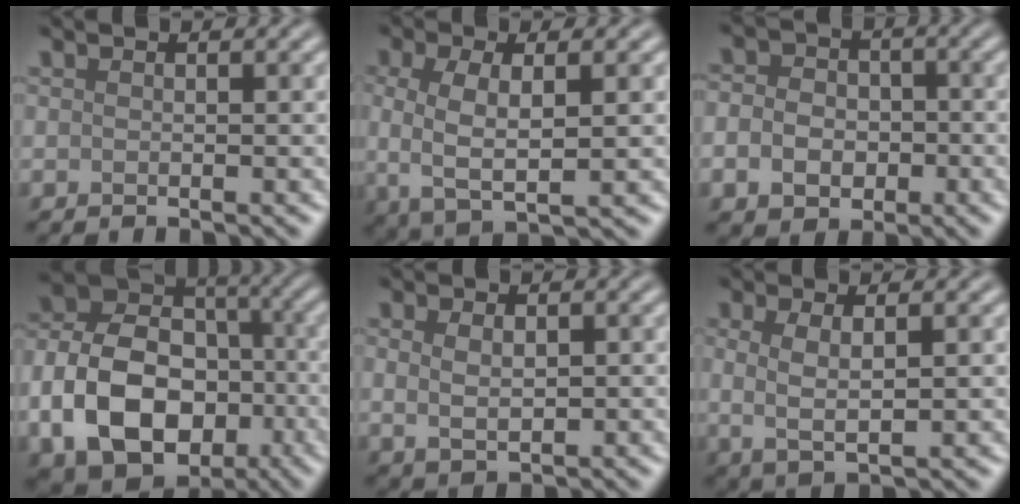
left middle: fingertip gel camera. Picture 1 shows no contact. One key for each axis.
{"total": 4.7, "fx": -0.1, "fy": 1.7, "fz": 4.4, "tx": -0.087, "ty": -0.003, "tz": -0.002}
{"total": 5.1, "fx": -1.1, "fy": 4.2, "fz": 2.7, "tx": -0.035, "ty": -0.003, "tz": -0.033}
{"total": 13.3, "fx": -4.4, "fy": 9.7, "fz": 8.0, "tx": -0.158, "ty": -0.006, "tz": -0.079}
{"total": 2.8, "fx": 0.2, "fy": 1.8, "fz": 2.2, "tx": -0.037, "ty": -0.003, "tz": 0.010}
{"total": 3.1, "fx": 0.3, "fy": 1.0, "fz": 2.9, "tx": -0.058, "ty": -0.004, "tz": 0.007}